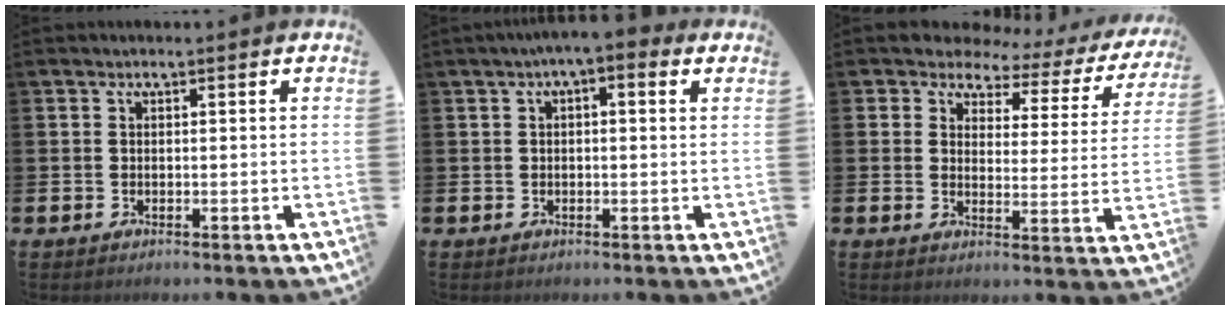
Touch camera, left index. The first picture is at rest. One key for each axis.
{"total": 2.4, "fx": 1.2, "fy": 0.7, "fz": 1.9, "tx": -0.023, "ty": -0.001, "tz": 0.014}
{"total": 3.4, "fx": 2.5, "fy": 2.3, "fz": 0.2, "tx": -0.012, "ty": -0.032, "tz": 0.030}